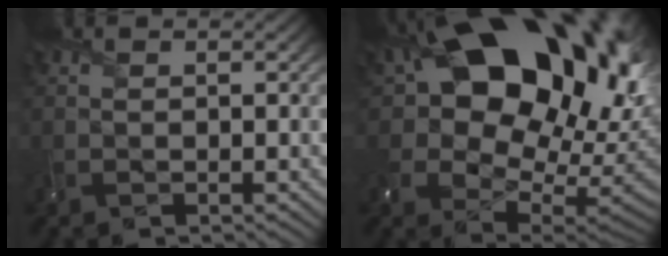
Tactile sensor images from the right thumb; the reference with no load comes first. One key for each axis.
{"total": 23.0, "fx": 8.5, "fy": 15.5, "fz": 14.7, "tx": -0.260, "ty": 0.009, "tz": 0.171}